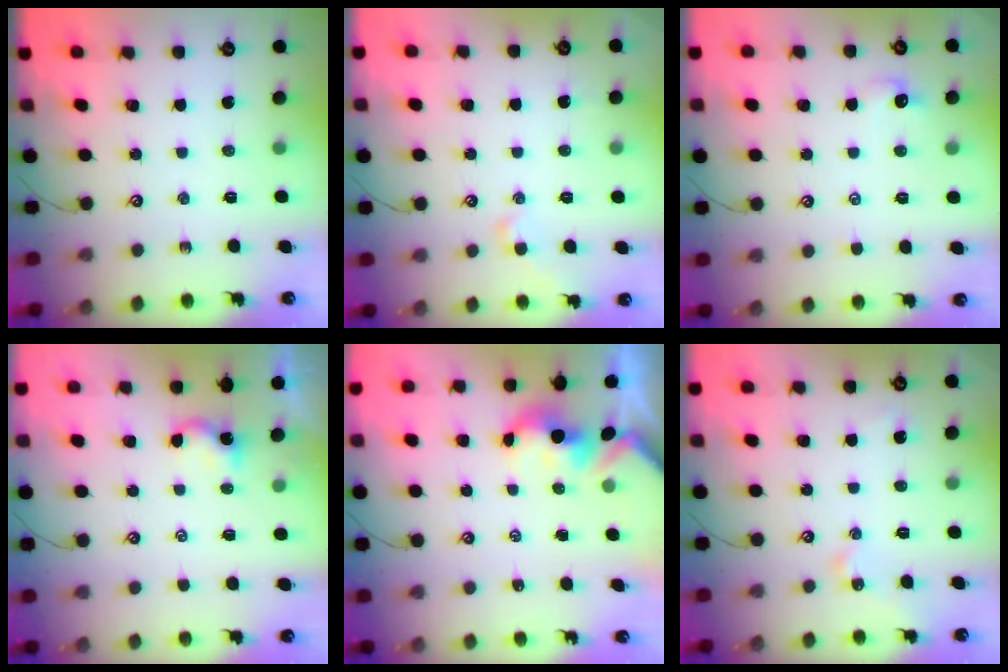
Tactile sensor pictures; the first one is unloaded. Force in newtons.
{"total": 1.6, "press": 1.4, "slide": 0.6}
{"total": 1.0, "press": 0.8, "slide": 0.6}
{"total": 1.9, "press": 1.9, "slide": 0.3}
{"total": 1.6, "press": 1.6, "slide": 0.2}
{"total": 2.3, "press": 2.3, "slide": 0.2}